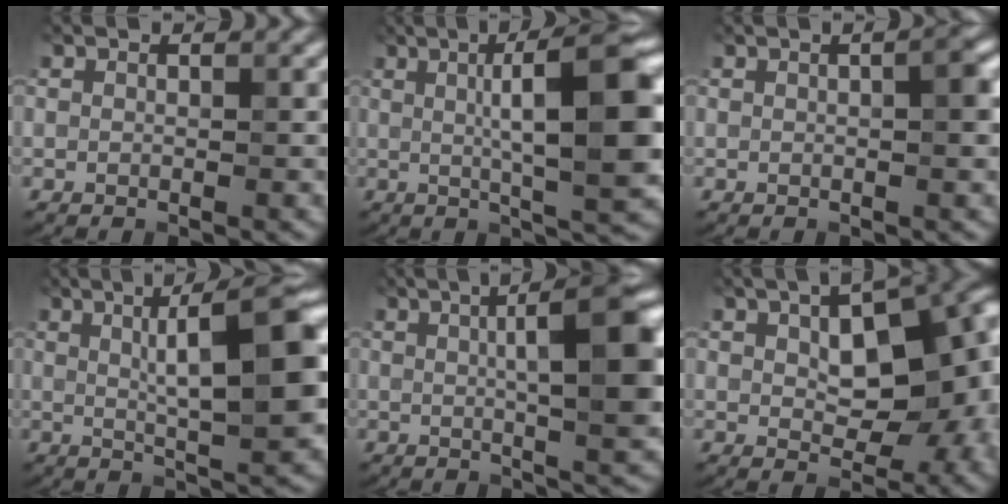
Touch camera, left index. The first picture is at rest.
{"total": 10.0, "force": [1.4, 1.7, 9.8], "torque": [-0.134, 0.015, 0.022]}
{"total": 2.0, "force": [0.3, 0.6, 1.9], "torque": [-0.031, 0.009, 0.004]}
{"total": 9.2, "force": [1.7, 1.6, 8.9], "torque": [-0.125, 0.014, 0.029]}
{"total": 8.1, "force": [1.3, 1.3, 7.9], "torque": [-0.112, 0.015, 0.022]}
{"total": 11.5, "force": [1.2, 6.2, 9.5], "torque": [-0.116, 0.011, 0.028]}